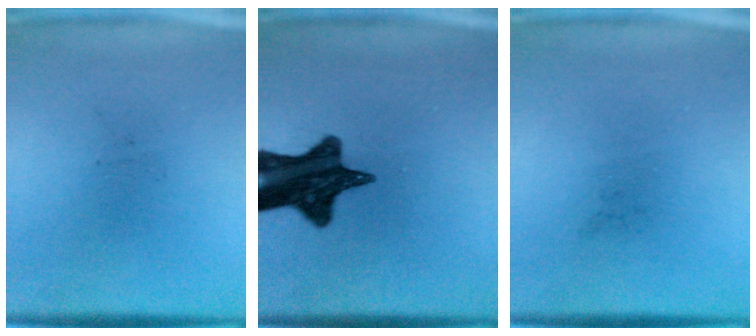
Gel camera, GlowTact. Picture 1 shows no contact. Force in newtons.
{"total": 14.2}
{"total": 0.0}